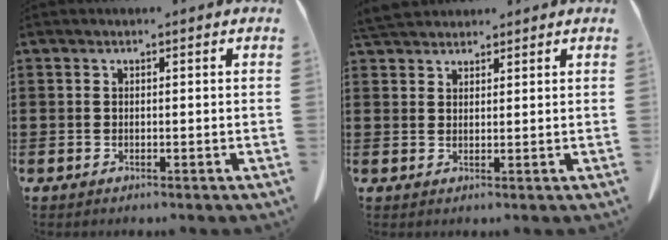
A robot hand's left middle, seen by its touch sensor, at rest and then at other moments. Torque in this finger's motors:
{"motor_torque": [0.13, 0.02, 0.02, 0.03]}